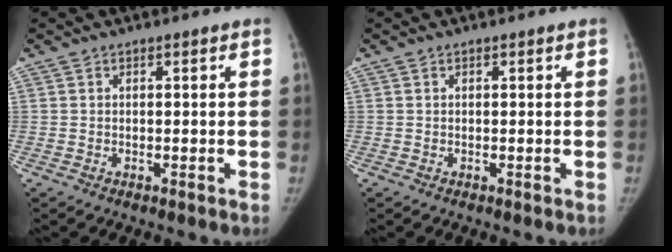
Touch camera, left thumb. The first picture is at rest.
{"total": 0.0}